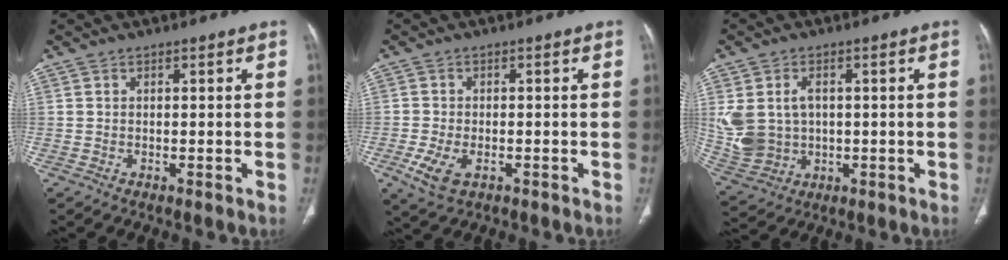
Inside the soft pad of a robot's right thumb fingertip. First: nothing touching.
{"total": 5.5, "force": [-2.0, 3.1, 4.0], "torque": [-0.089, -0.006, -0.030]}
{"total": 11.1, "force": [0.9, 8.6, 6.9], "torque": [-0.140, 0.006, 0.039]}